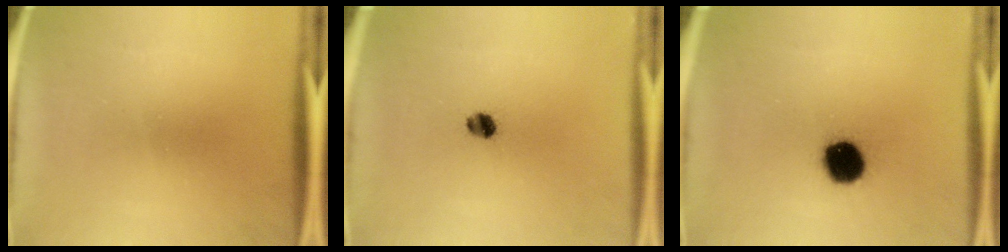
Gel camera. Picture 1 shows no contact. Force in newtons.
{"total": 3.0}
{"total": 11.5}